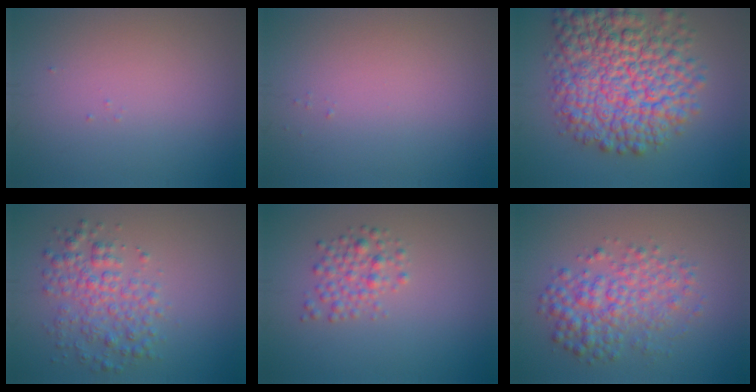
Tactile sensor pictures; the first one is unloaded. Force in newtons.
{"total": 0.0}
{"total": 11.4, "press": 11.4, "slide": 0.4}
{"total": 4.0, "press": 4.0, "slide": 0.1}
{"total": 2.3, "press": 2.3, "slide": 0.1}
{"total": 4.8, "press": 4.8, "slide": 0.1}